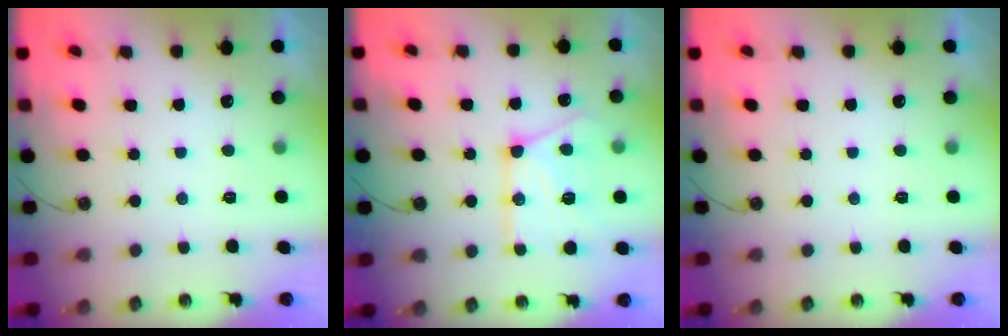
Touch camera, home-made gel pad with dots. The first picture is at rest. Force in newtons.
{"total": 17.0, "press": 17.0, "slide": 1.1}
{"total": 0.0}